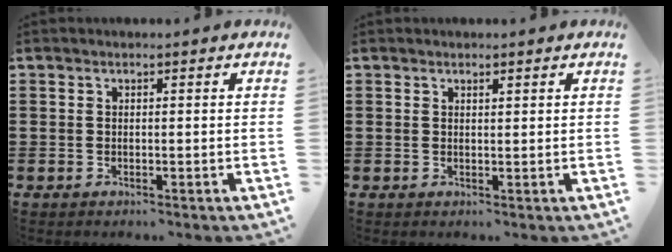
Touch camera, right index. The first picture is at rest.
{"total": 0.6, "force": [0.5, 0.2, 0.3], "torque": [-0.006, 0.001, 0.010]}